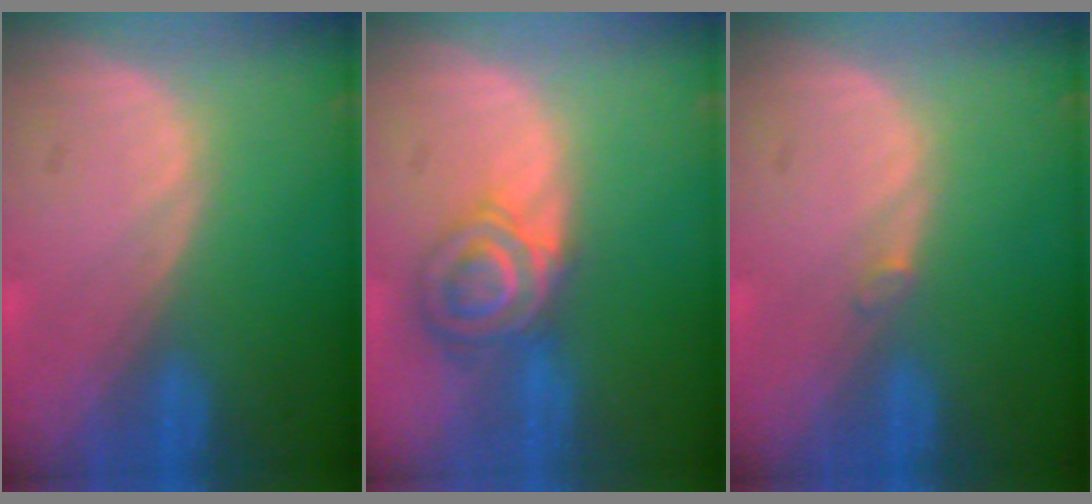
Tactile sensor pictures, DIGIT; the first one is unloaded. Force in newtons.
{"total": 7.1, "press": 6.0, "slide": 3.8}
{"total": 0.7, "press": 0.7, "slide": 0.2}